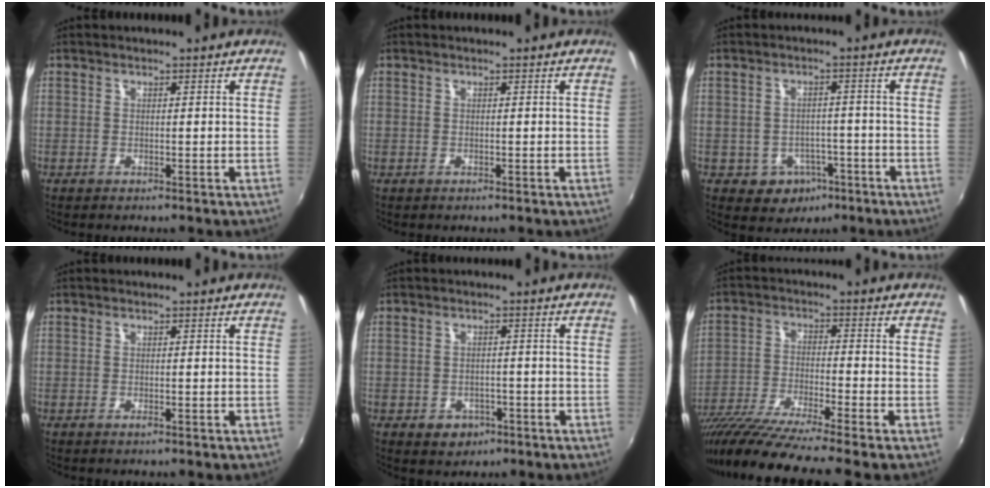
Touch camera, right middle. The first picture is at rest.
{"total": 0.0}
{"total": 6.1, "force": [-2.9, 5.1, 1.7], "torque": [-0.044, 0.012, -0.025]}
{"total": 0.6, "force": [-0.4, 0.2, 0.4], "torque": [-0.007, -0.001, -0.007]}
{"total": 4.6, "force": [-2.3, 3.6, 1.7], "torque": [-0.041, -0.001, -0.026]}
{"total": 14.9, "force": [-12.4, -1.3, 8.1], "torque": [-0.169, -0.045, -0.225]}